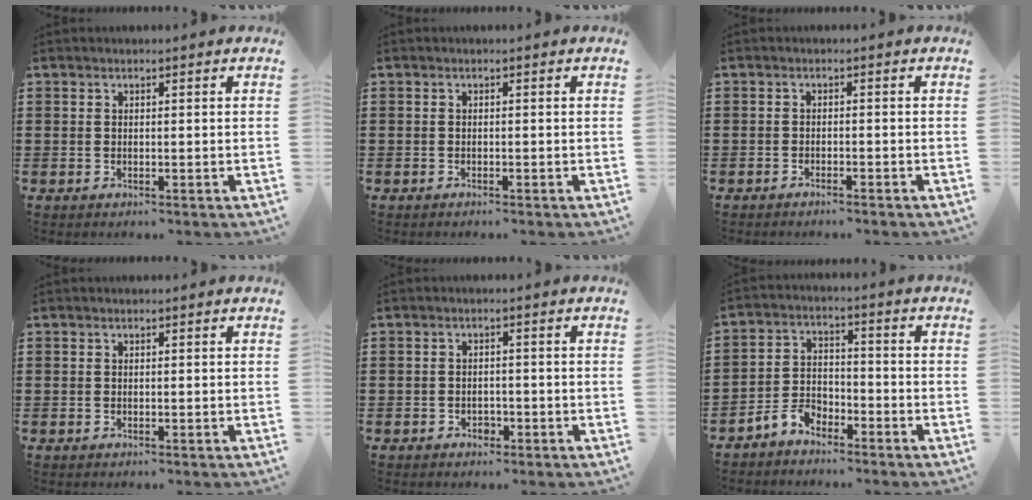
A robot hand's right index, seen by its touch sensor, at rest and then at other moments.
{"total": 0.5, "force": [-0.5, -0.1, 0.1], "torque": [-0.002, -0.002, -0.011]}
{"total": 1.2, "force": [-1.2, -0.1, 0.2], "torque": [-0.009, -0.001, -0.022]}
{"total": 0.0}
{"total": 1.4, "force": [-1.0, 0.9, 0.4], "torque": [-0.014, -0.004, -0.021]}
{"total": 4.5, "force": [-3.8, 1.9, 1.3], "torque": [-0.048, 0.004, -0.081]}